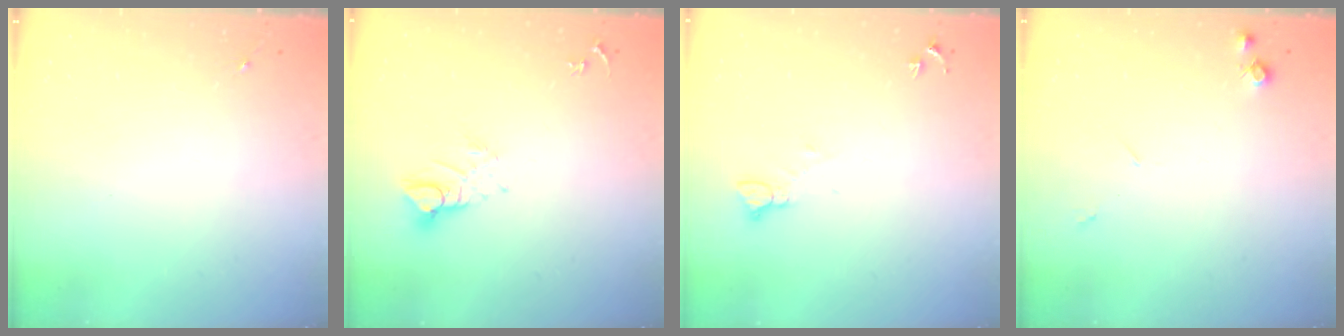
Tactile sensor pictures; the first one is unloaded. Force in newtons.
{"total": 6.2, "press": 6.2, "slide": 0.5}
{"total": 4.4, "press": 4.3, "slide": 0.4}
{"total": 5.6, "press": 5.6, "slide": 0.8}